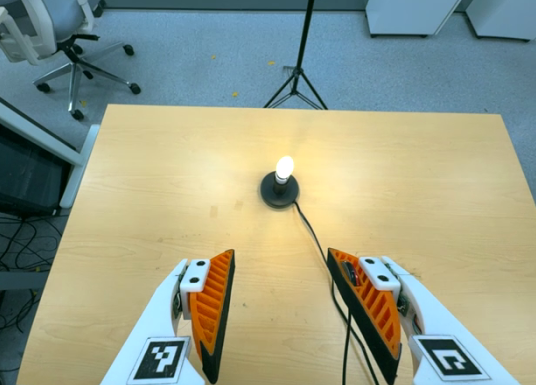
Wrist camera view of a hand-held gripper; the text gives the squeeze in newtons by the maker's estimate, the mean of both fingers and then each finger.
{"total": 0.0}